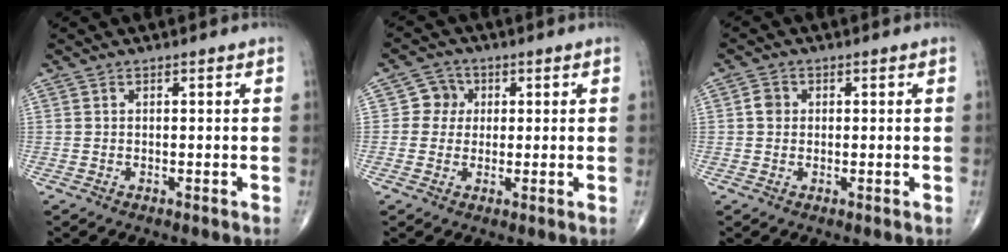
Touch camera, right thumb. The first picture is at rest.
{"total": 4.2, "force": [0.6, 4.1, 0.9], "torque": [0.017, 0.008, 0.002]}
{"total": 2.2, "force": [0.2, 2.0, 0.9], "torque": [-0.009, 0.004, 0.000]}